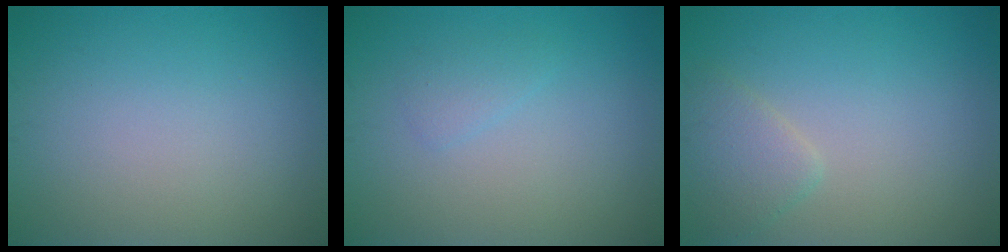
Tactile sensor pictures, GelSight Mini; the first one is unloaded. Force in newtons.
{"total": 1.1, "press": 1.1, "slide": 0.1}
{"total": 2.2, "press": 2.2, "slide": 0.1}